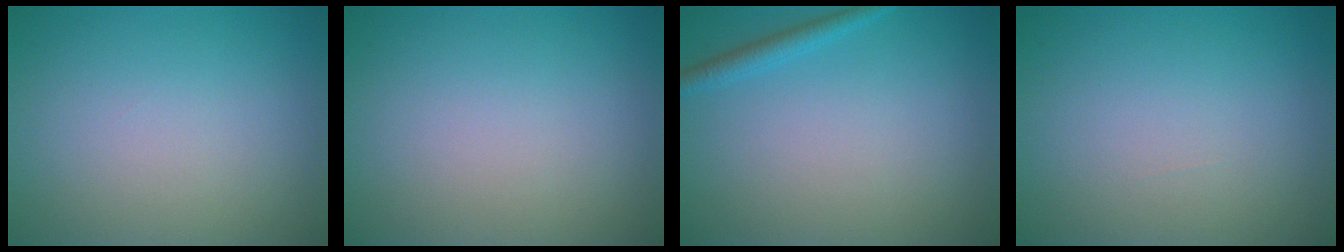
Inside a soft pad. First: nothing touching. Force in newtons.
{"total": 0.0}
{"total": 1.5, "press": 1.5, "slide": 0.1}
{"total": 0.0}